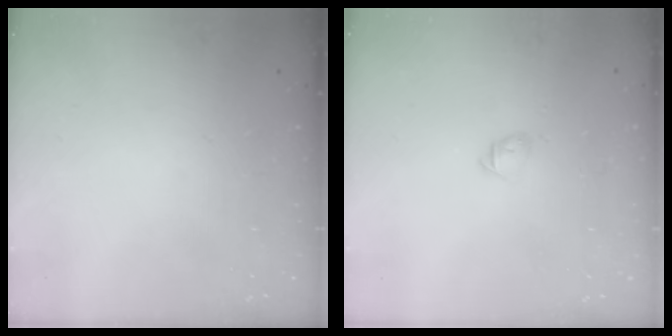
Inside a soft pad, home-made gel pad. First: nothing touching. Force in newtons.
{"total": 3.2, "press": 3.1, "slide": 0.8}